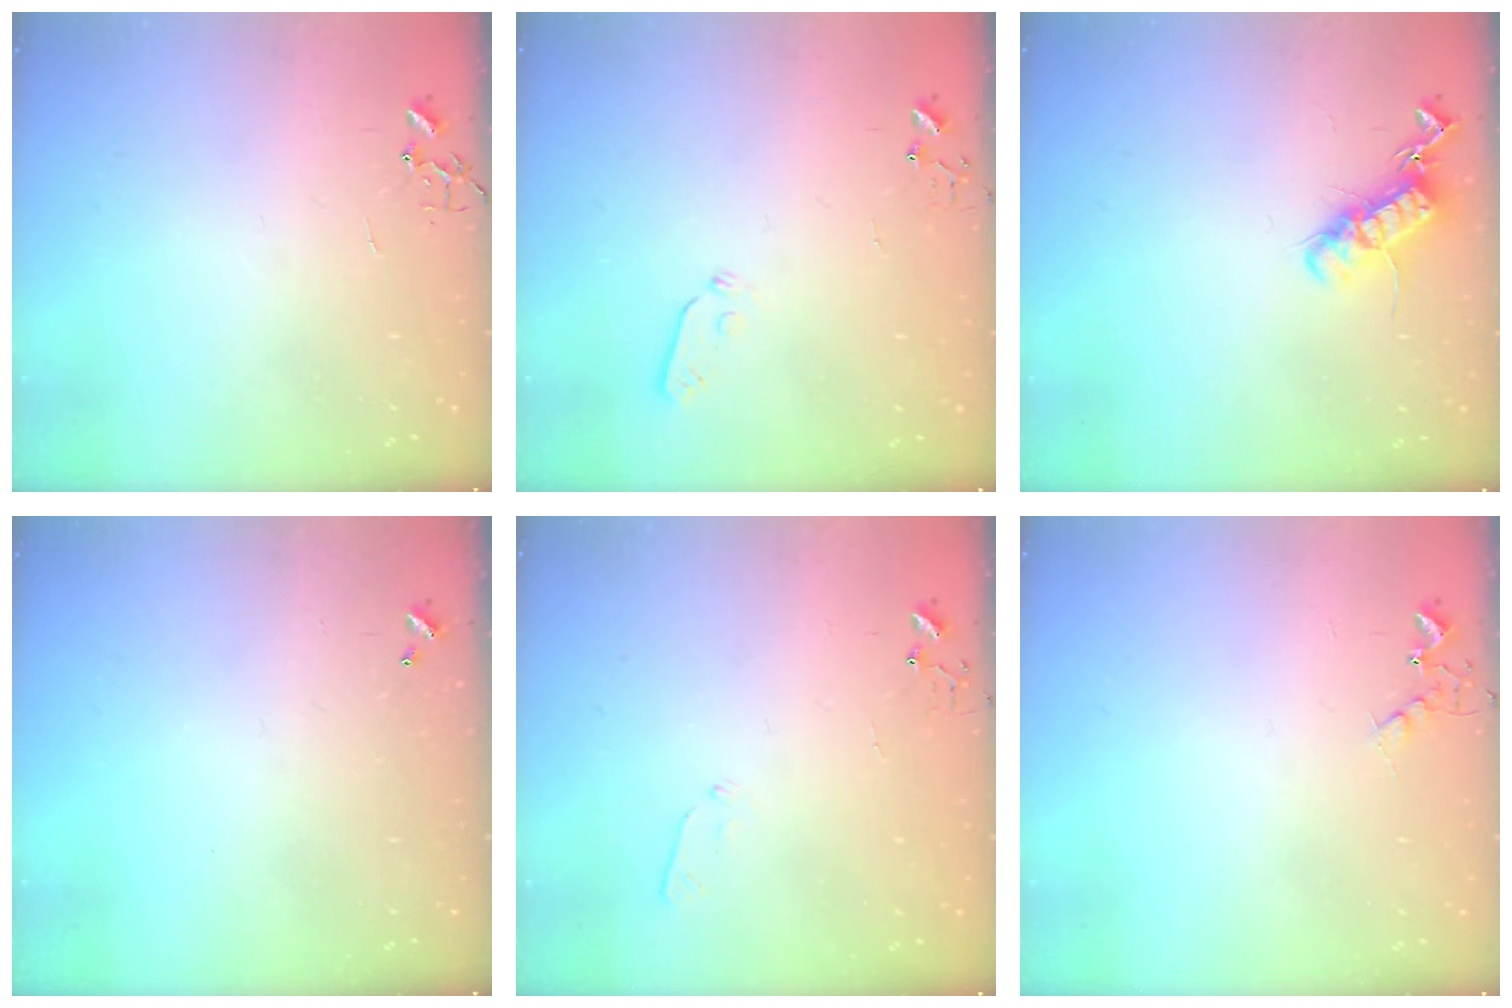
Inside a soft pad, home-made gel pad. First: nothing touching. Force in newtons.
{"total": 3.5, "press": 3.3, "slide": 1.0}
{"total": 13.3, "press": 13.3, "slide": 0.3}
{"total": 0.0}
{"total": 3.9, "press": 3.9, "slide": 0.6}
{"total": 4.8, "press": 4.7, "slide": 0.8}